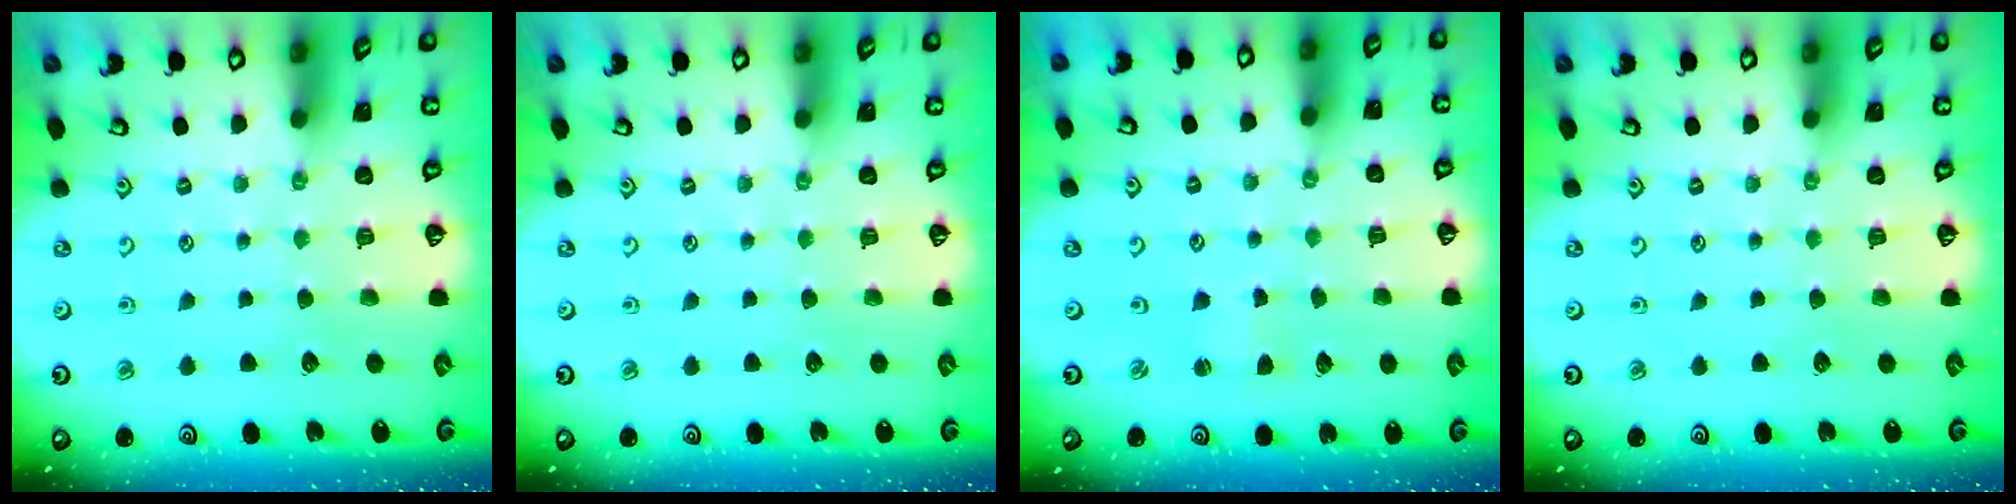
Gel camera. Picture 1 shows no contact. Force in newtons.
{"total": 0.0}
{"total": 1.3, "press": 1.3, "slide": 0.2}
{"total": 0.0}